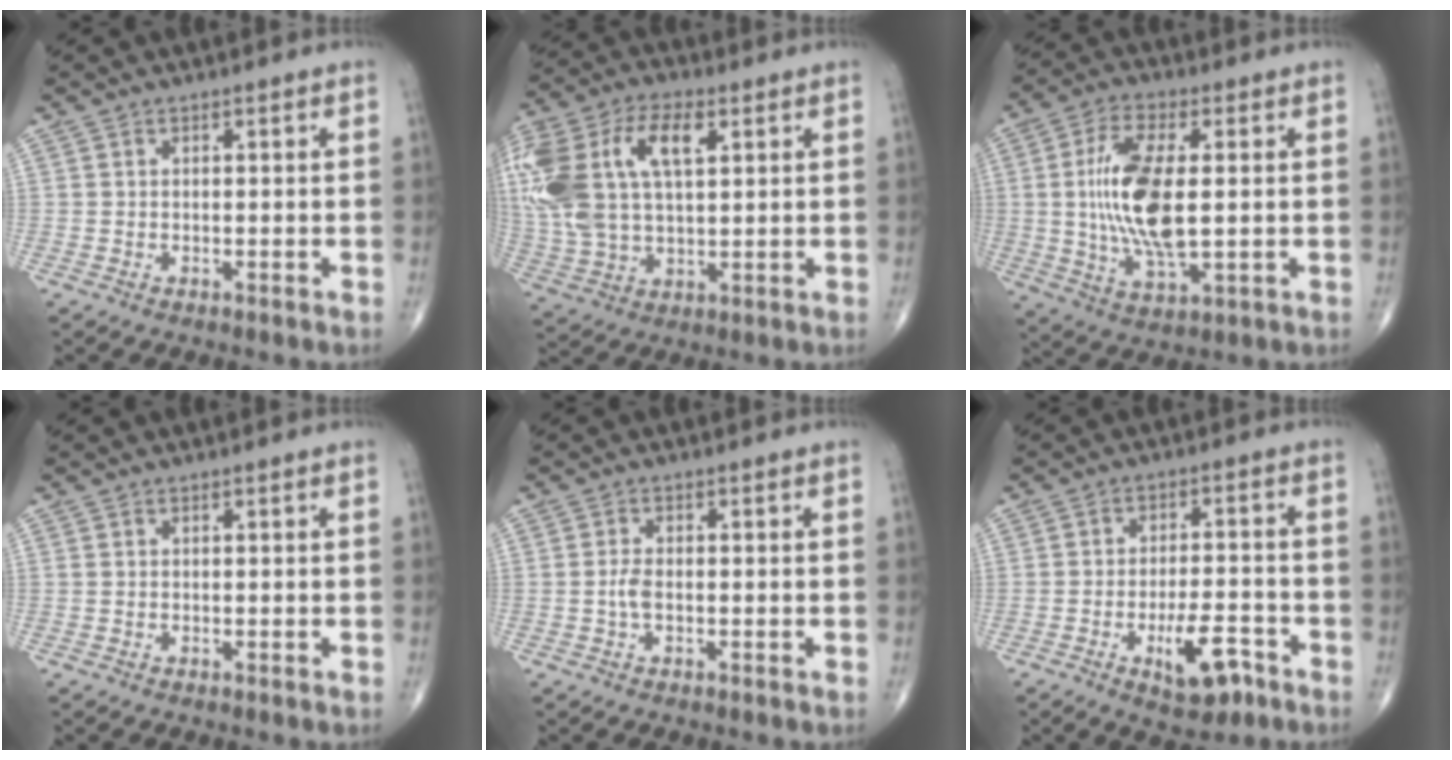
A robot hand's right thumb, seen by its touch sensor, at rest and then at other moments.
{"total": 22.9, "force": [6.4, 12.5, 18.1], "torque": [-0.421, 0.025, 0.120]}
{"total": 16.4, "force": [0.9, 6.9, 14.9], "torque": [-0.291, -0.014, 0.019]}
{"total": 0.0}
{"total": 2.0, "force": [-0.5, 0.9, 1.8], "torque": [-0.041, 0.004, -0.010]}
{"total": 8.9, "force": [-4.4, 3.7, 6.8], "torque": [-0.093, 0.025, -0.063]}